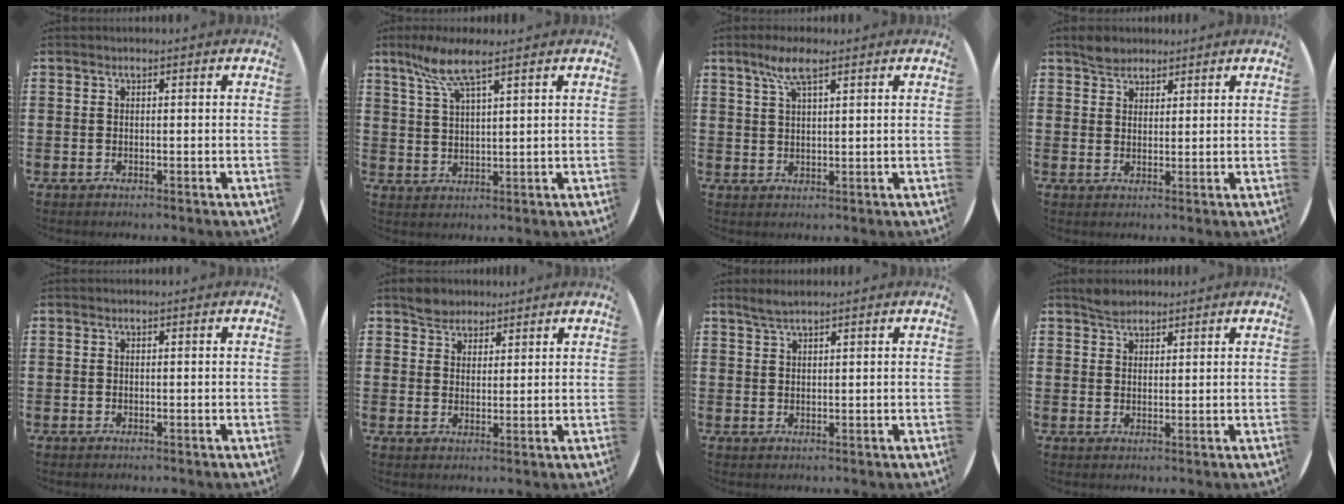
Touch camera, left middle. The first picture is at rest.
{"total": 6.7, "force": [4.9, 0.8, 4.5], "torque": [-0.102, -0.003, 0.086]}
{"total": 4.7, "force": [3.0, 1.0, 3.5], "torque": [-0.074, 0.010, 0.051]}
{"total": 2.7, "force": [2.4, 1.2, 0.0], "torque": [0.003, 0.003, 0.045]}
{"total": 0.0}
{"total": 3.1, "force": [2.7, 1.4, -0.2], "torque": [0.005, 0.004, 0.053]}
{"total": 2.0, "force": [1.8, 0.1, 0.9], "torque": [-0.019, 0.003, 0.032]}
{"total": 2.2, "force": [2.1, 0.8, 0.1], "torque": [-0.004, 0.005, 0.040]}